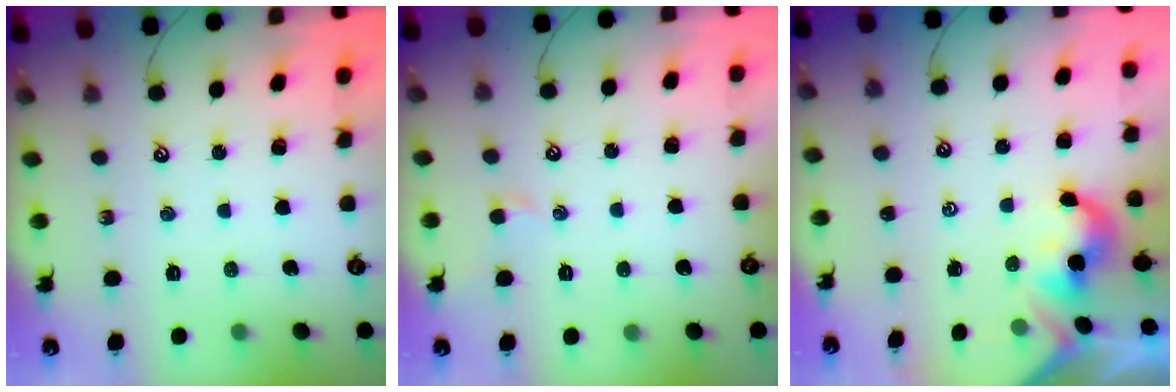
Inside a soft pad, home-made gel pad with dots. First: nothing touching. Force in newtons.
{"total": 0.7, "press": 0.6, "slide": 0.5}
{"total": 1.9, "press": 1.9, "slide": 0.5}